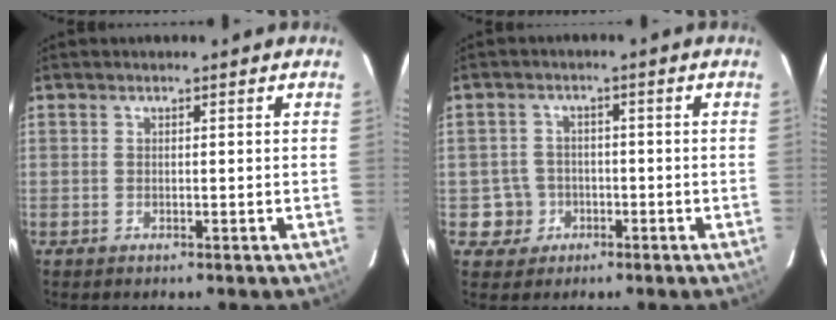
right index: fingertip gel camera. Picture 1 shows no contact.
{"total": 4.7, "force": [-1.6, 4.4, 0.0], "torque": [-0.008, 0.022, -0.024]}